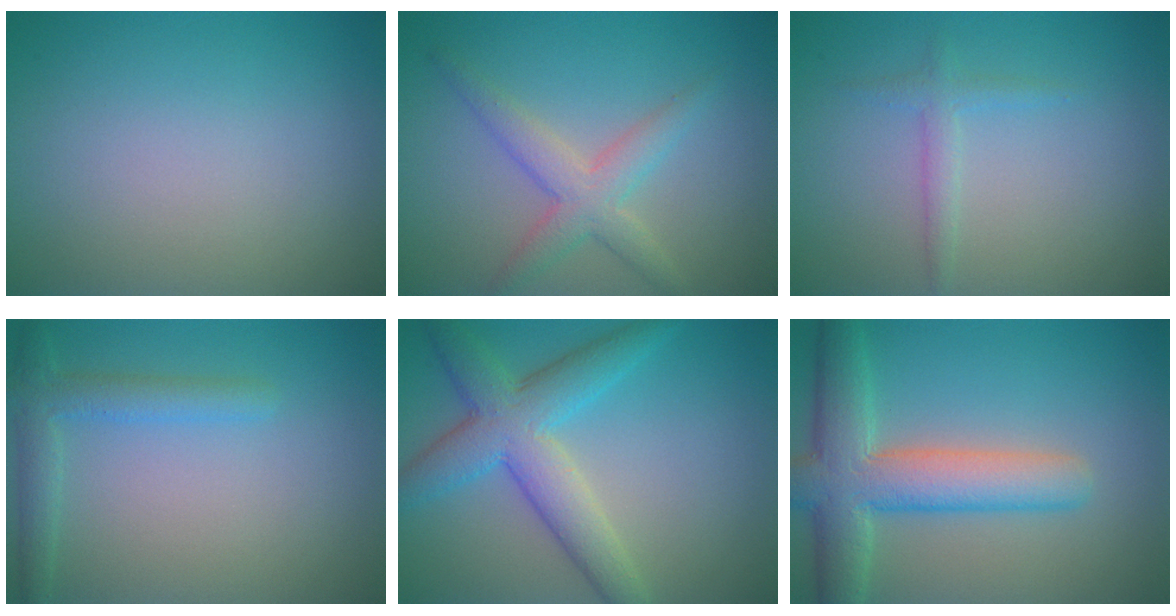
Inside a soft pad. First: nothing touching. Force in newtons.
{"total": 3.5, "press": 3.5, "slide": 0.1}
{"total": 1.5, "press": 1.5, "slide": 0.0}
{"total": 2.8, "press": 2.8, "slide": 0.2}
{"total": 5.3, "press": 5.3, "slide": 0.2}
{"total": 7.4, "press": 7.4, "slide": 0.7}